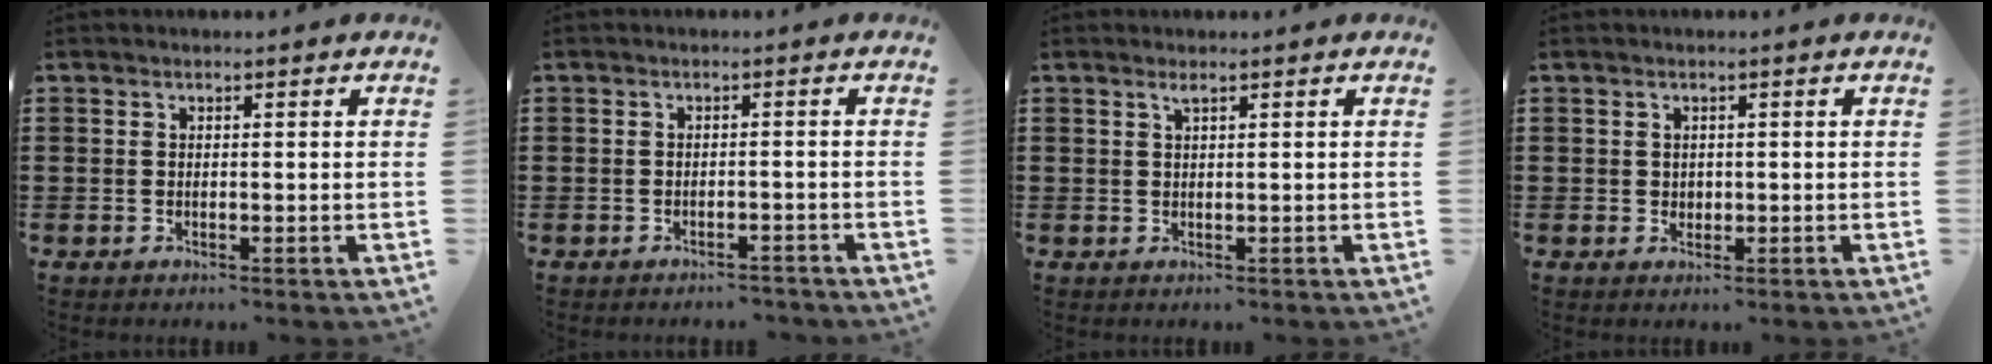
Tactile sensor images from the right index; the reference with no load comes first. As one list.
[{"total": 1.4, "force": [-1.4, 0.2, 0.2], "torque": [-0.010, -0.001, -0.029]}, {"total": 0.8, "force": [0.5, 0.1, 0.7], "torque": [-0.014, 0.000, 0.009]}, {"total": 1.0, "force": [0.2, 0.9, 0.3], "torque": [-0.008, 0.004, 0.005]}]